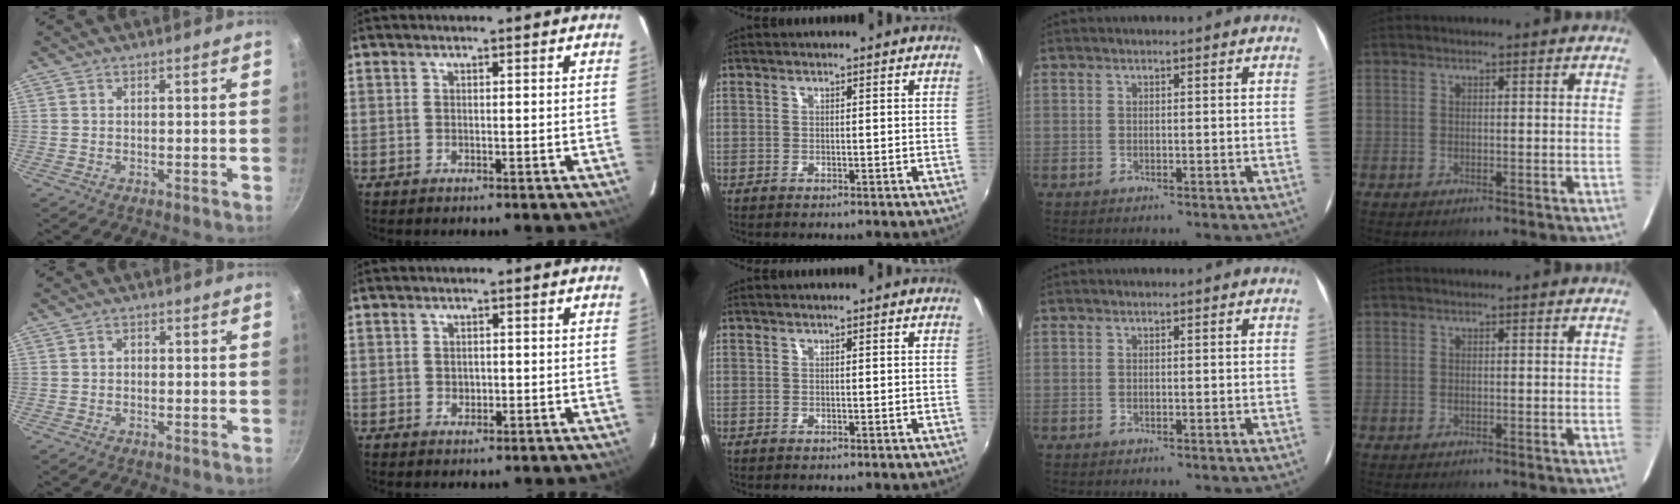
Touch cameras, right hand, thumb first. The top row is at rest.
{"thumb": {"total": 1.1, "force": [0.0, 0.9, 0.6], "torque": [-0.009, 0.005, -0.002]}, "index": {"total": 1.5, "force": [-0.2, 1.3, 0.8], "torque": [-0.009, 0.002, -0.002]}}